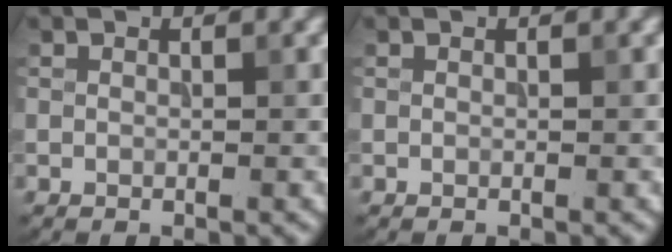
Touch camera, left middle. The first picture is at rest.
{"total": 0.0}